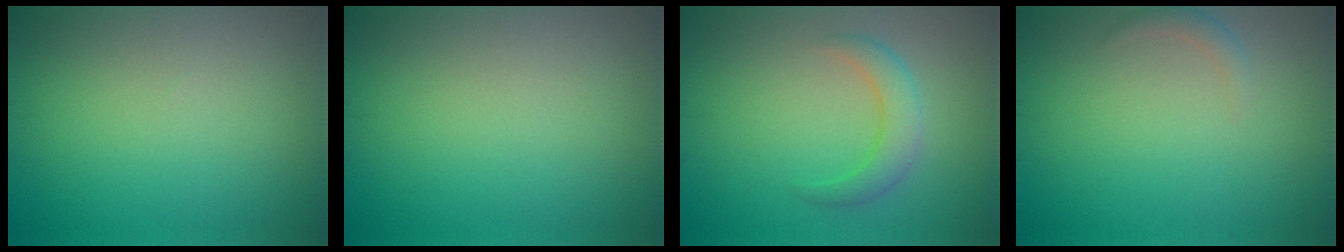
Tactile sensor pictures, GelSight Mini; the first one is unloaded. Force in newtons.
{"total": 0.0}
{"total": 2.8, "press": 2.7, "slide": 0.2}
{"total": 1.0, "press": 1.0, "slide": 0.0}